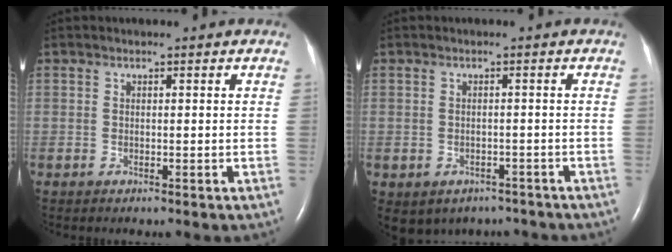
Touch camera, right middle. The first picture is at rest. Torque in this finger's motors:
{"motor_torque": [0.83, -1.00, 0.08, 0.10]}